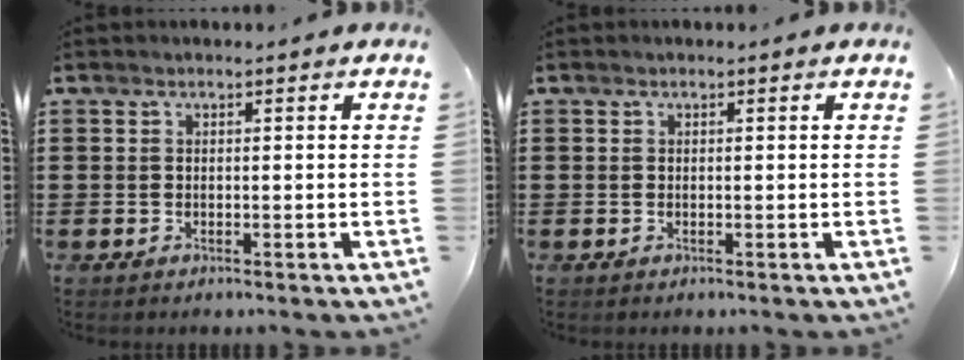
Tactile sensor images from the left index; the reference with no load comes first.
{"total": 0.0}